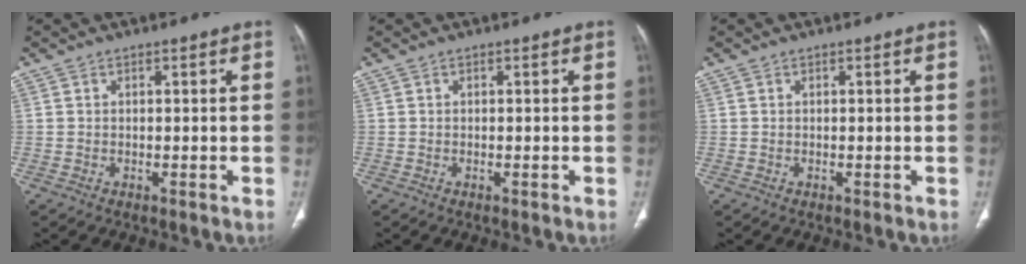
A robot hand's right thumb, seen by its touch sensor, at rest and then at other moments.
{"total": 0.0}
{"total": 0.0}